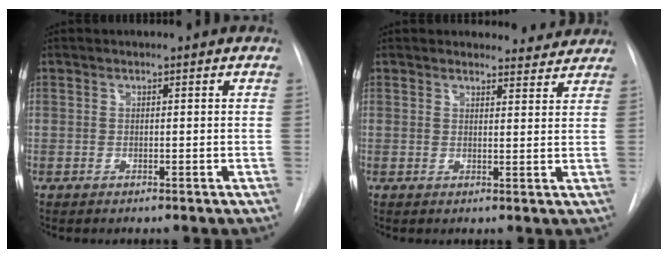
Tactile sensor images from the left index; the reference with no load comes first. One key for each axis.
{"total": 4.2, "fx": 4.1, "fy": 1.1, "fz": -0.3, "tx": 0.009, "ty": -0.008, "tz": 0.037}